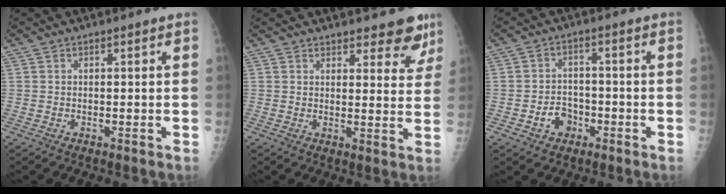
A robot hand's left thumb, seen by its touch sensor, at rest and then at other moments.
{"total": 7.3, "force": [5.9, 2.8, 3.2], "torque": [-0.001, -0.034, 0.063]}
{"total": 5.4, "force": [-2.4, 4.3, 2.2], "torque": [-0.013, 0.024, -0.036]}